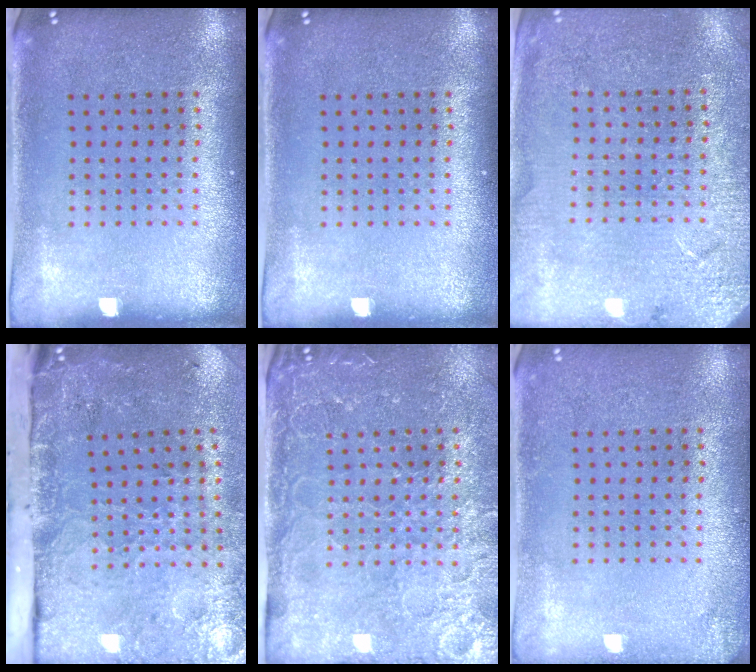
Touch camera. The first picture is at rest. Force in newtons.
{"total": 0.0}
{"total": 2.8, "press": 2.8, "slide": 0.1}
{"total": 4.9, "press": 3.6, "slide": 3.3}
{"total": 4.2, "press": 3.8, "slide": 1.8}
{"total": 1.3, "press": 1.3, "slide": 0.1}